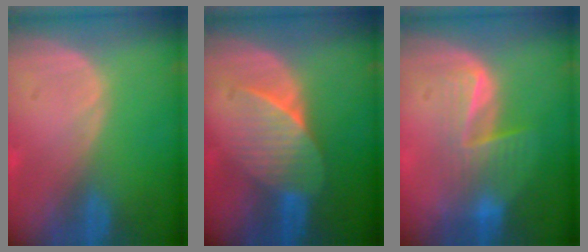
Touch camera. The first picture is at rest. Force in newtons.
{"total": 7.1, "press": 6.6, "slide": 2.7}
{"total": 6.4, "press": 6.2, "slide": 1.9}